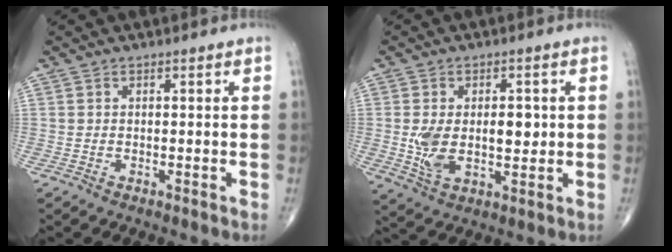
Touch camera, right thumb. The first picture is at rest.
{"total": 9.8, "force": [0.3, 5.6, 8.0], "torque": [-0.128, -0.004, 0.015]}